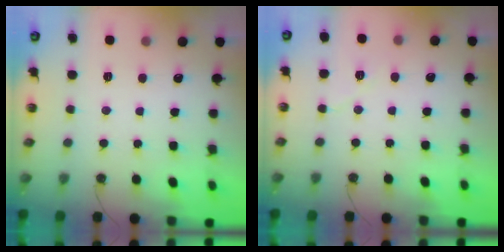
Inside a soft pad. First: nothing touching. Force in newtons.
{"total": 5.6, "press": 5.0, "slide": 2.4}